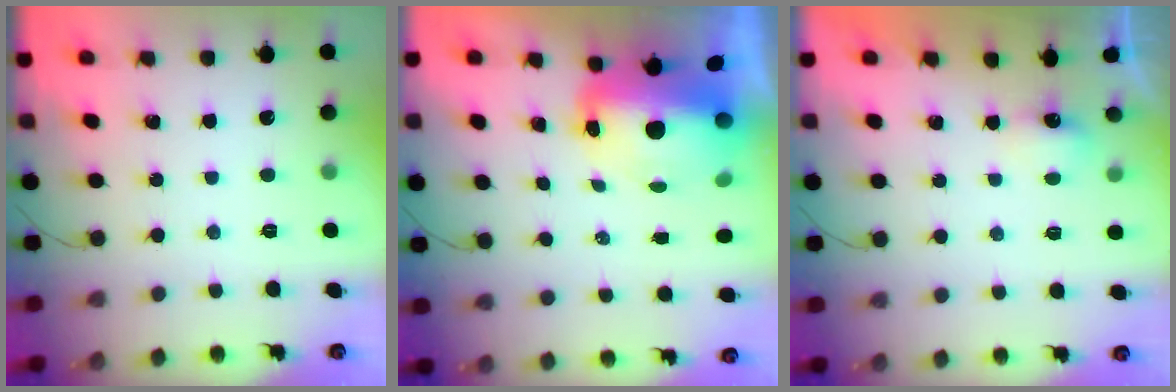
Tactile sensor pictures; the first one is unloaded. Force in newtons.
{"total": 14.6, "press": 10.5, "slide": 10.1}
{"total": 2.5, "press": 2.5, "slide": 0.6}